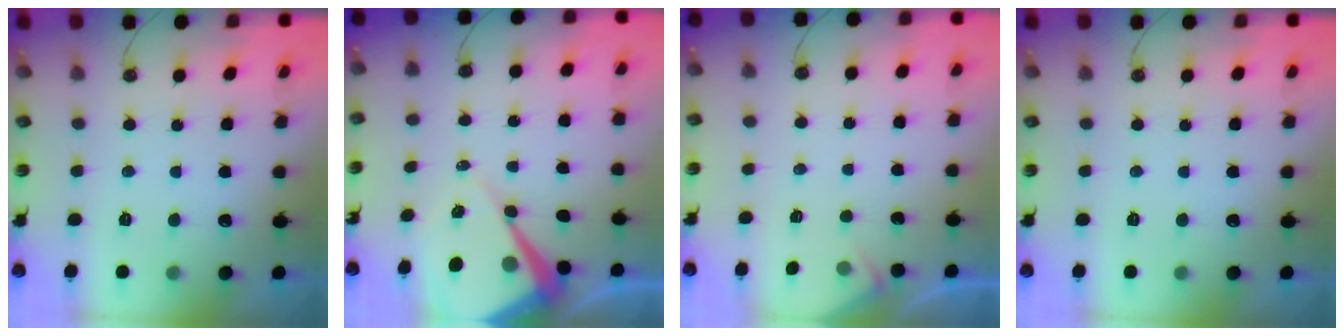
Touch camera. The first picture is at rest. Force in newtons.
{"total": 10.2, "press": 10.2, "slide": 0.6}
{"total": 2.5, "press": 2.4, "slide": 0.4}
{"total": 0.0}